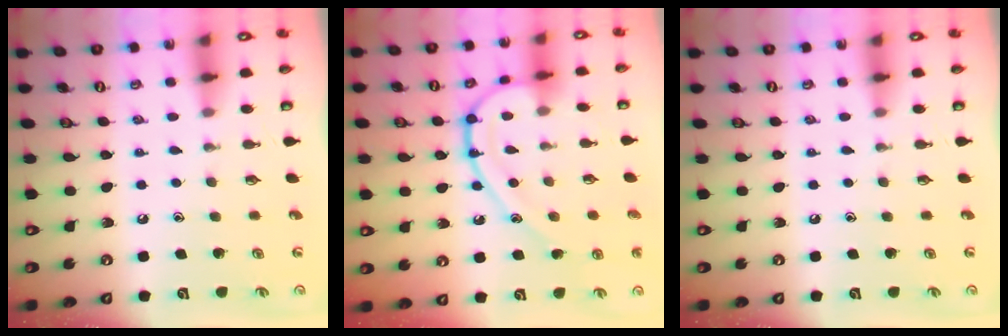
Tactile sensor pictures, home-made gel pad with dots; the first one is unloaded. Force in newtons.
{"total": 13.7, "press": 13.7, "slide": 0.0}
{"total": 0.0}